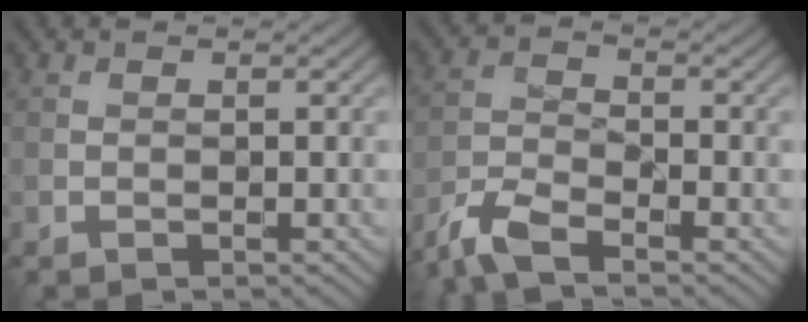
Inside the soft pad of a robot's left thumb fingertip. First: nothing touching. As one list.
[{"total": 5.5, "force": [-4.4, 1.2, 3.1], "torque": [-0.072, -0.009, -0.101]}]